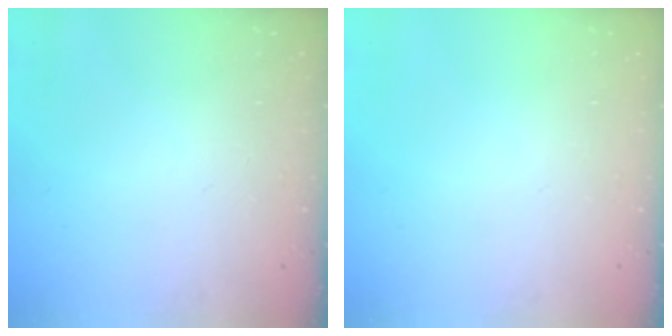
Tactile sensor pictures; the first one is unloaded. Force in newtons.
{"total": 0.0}